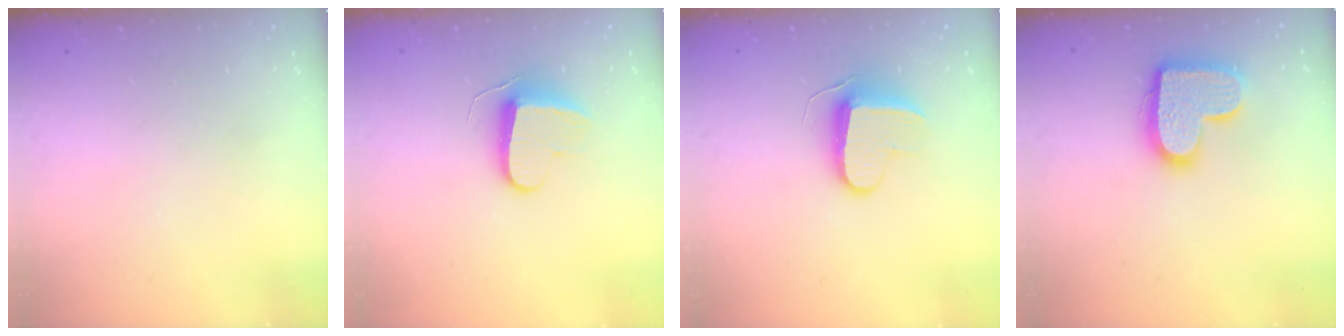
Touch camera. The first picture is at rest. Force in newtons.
{"total": 8.9, "press": 8.9, "slide": 0.1}
{"total": 8.8, "press": 8.7, "slide": 0.5}
{"total": 15.6, "press": 15.6, "slide": 0.8}